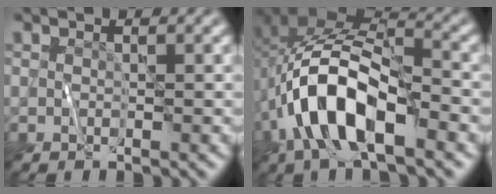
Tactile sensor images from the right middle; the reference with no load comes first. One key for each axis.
{"total": 10.6, "fx": -3.4, "fy": 4.9, "fz": 8.8, "tx": -0.183, "ty": 0.010, "tz": -0.068}